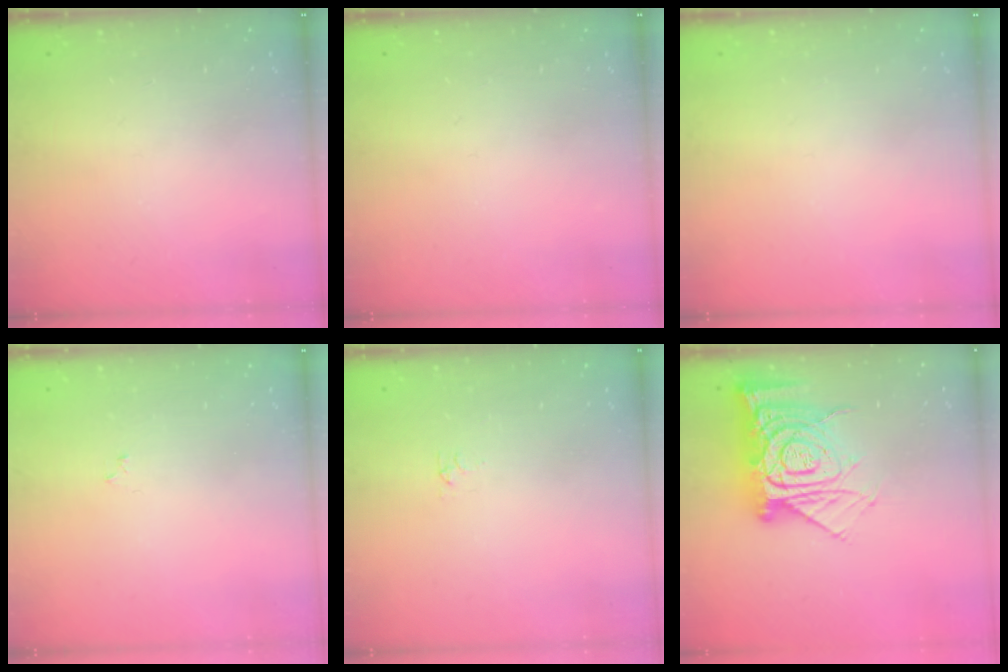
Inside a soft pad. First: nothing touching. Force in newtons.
{"total": 0.0}
{"total": 0.0}
{"total": 2.2, "press": 2.1, "slide": 0.3}
{"total": 2.9, "press": 2.9, "slide": 0.5}
{"total": 17.2, "press": 17.2, "slide": 1.7}